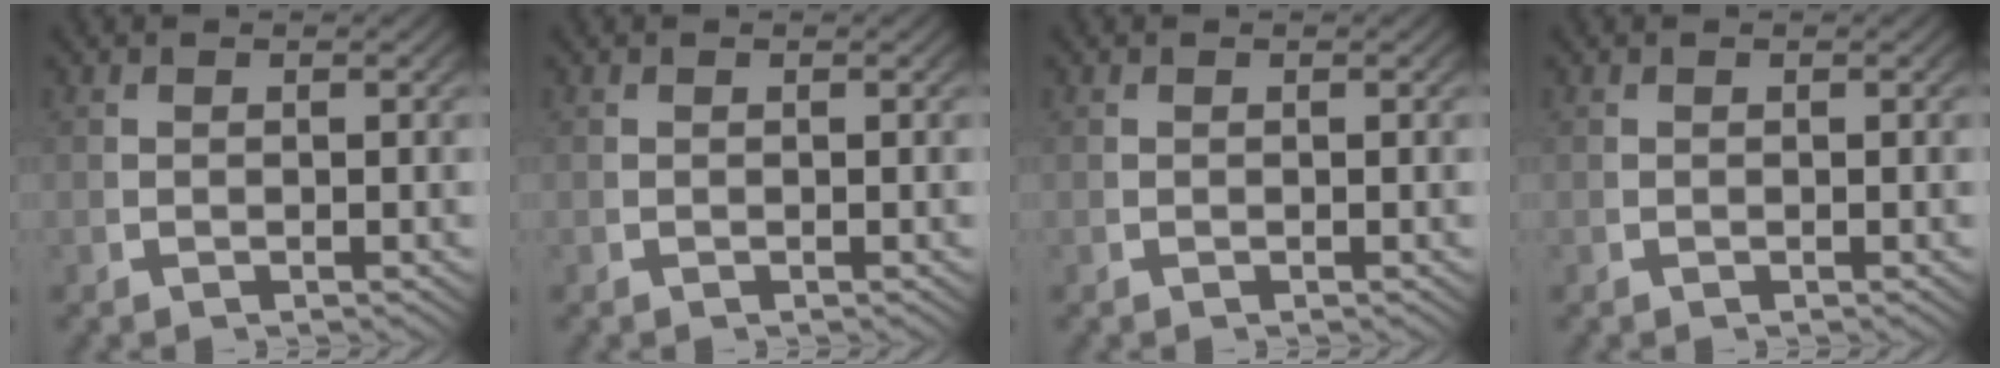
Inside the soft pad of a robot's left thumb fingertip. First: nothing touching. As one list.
[{"total": 0.0}, {"total": 0.0}, {"total": 0.7, "force": [0.2, -0.6, -0.2], "torque": [0.007, -0.004, 0.009]}]